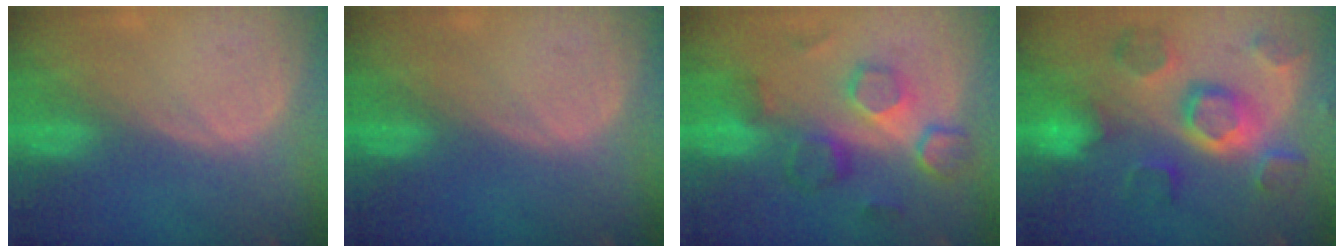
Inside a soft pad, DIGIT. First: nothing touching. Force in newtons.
{"total": 0.0}
{"total": 8.3, "press": 8.2, "slide": 1.4}
{"total": 11.1, "press": 9.9, "slide": 5.0}